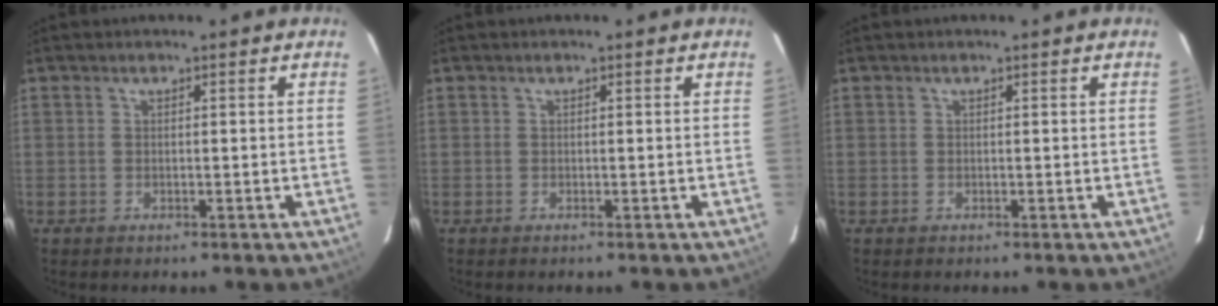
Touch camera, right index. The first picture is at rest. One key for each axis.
{"total": 0.0}
{"total": 0.0}